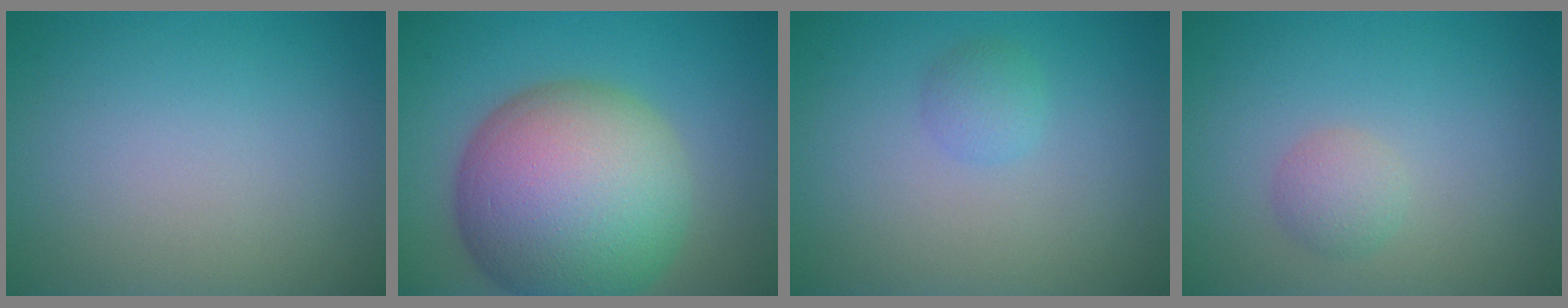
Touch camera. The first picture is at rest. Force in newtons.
{"total": 15.5, "press": 15.5, "slide": 0.3}
{"total": 1.3, "press": 1.3, "slide": 0.0}
{"total": 1.7, "press": 1.7, "slide": 0.0}